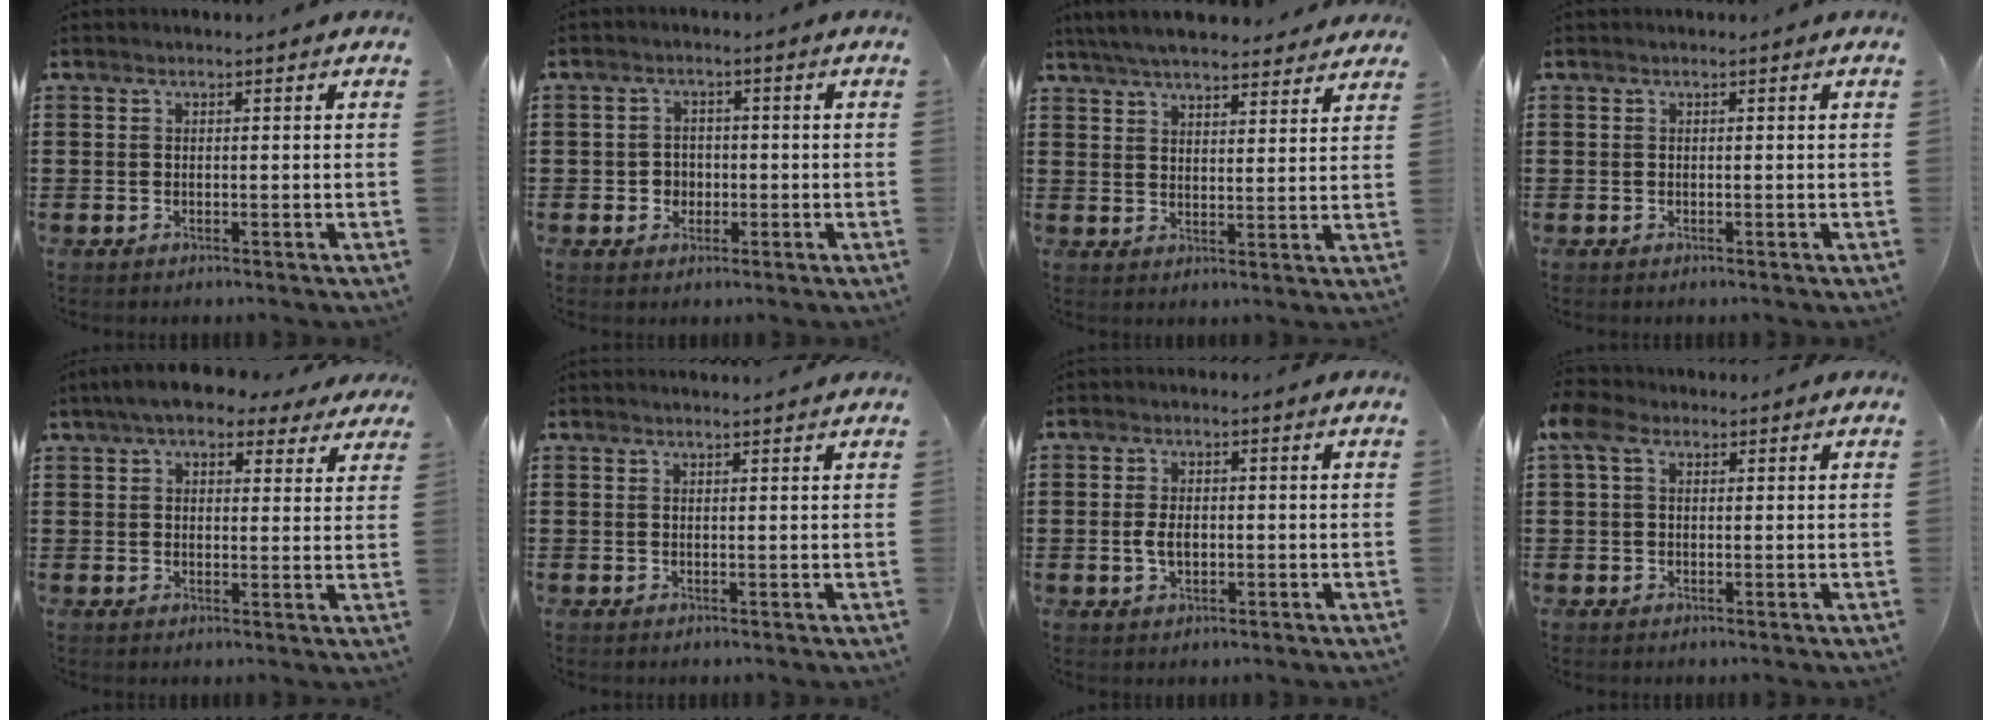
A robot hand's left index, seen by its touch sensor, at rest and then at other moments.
{"total": 2.6, "force": [-0.6, 2.4, 0.9], "torque": [-0.025, 0.004, -0.015]}
{"total": 5.7, "force": [5.4, 0.6, 1.7], "torque": [-0.050, -0.016, 0.100]}
{"total": 0.0}
{"total": 6.2, "force": [4.9, 2.1, 3.1], "torque": [-0.070, 0.001, 0.089]}
{"total": 1.1, "force": [1.0, -0.1, 0.3], "torque": [-0.006, -0.002, 0.020]}
{"total": 3.5, "force": [-0.3, 2.0, 2.9], "torque": [-0.062, 0.003, -0.008]}
{"total": 4.5, "force": [1.6, 2.9, 3.1], "torque": [-0.084, 0.009, 0.023]}